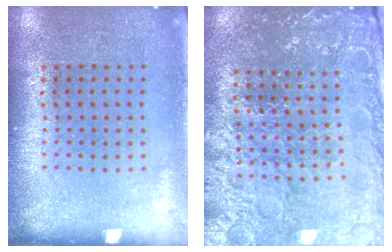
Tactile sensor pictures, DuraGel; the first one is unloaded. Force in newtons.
{"total": 3.4, "press": 3.4, "slide": 0.3}